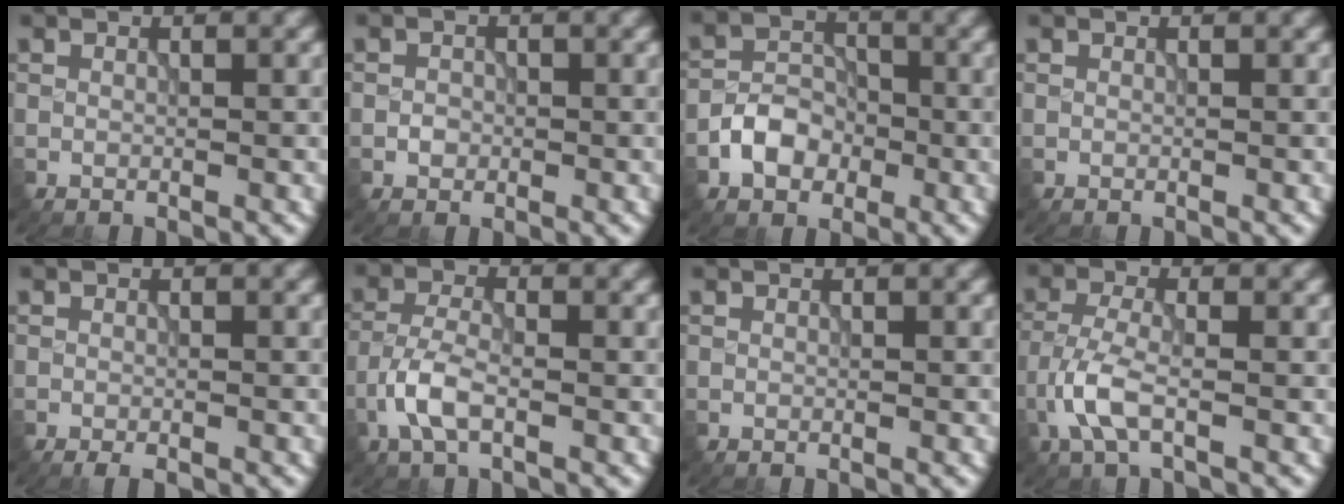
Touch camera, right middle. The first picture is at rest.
{"total": 1.0, "force": [-0.3, 0.8, 0.4], "torque": [-0.004, -0.001, -0.007]}
{"total": 3.8, "force": [-1.6, 2.8, 2.0], "torque": [-0.033, 0.006, -0.031]}
{"total": 0.0}
{"total": 1.4, "force": [-1.0, 0.3, 0.8], "torque": [-0.012, -0.003, -0.015]}
{"total": 3.5, "force": [-1.6, 1.4, 2.8], "torque": [-0.064, 0.002, -0.040]}
{"total": 0.0}
{"total": 3.8, "force": [-1.6, 1.3, 3.2], "torque": [-0.077, 0.002, -0.041]}